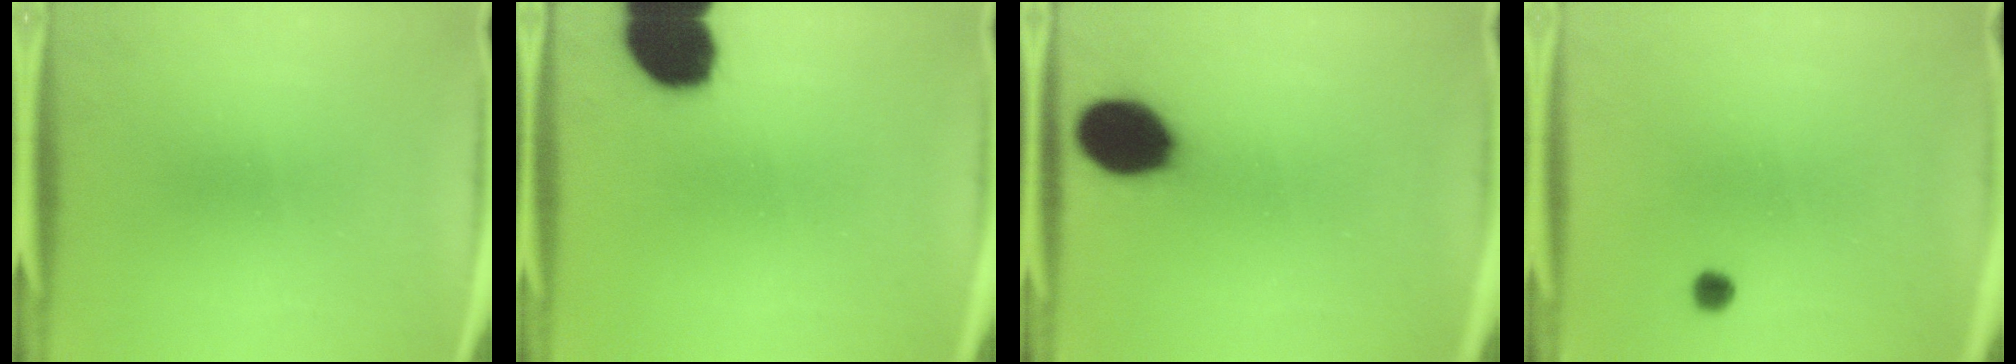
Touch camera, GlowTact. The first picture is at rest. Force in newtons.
{"total": 15.1}
{"total": 13.5}
{"total": 1.8}